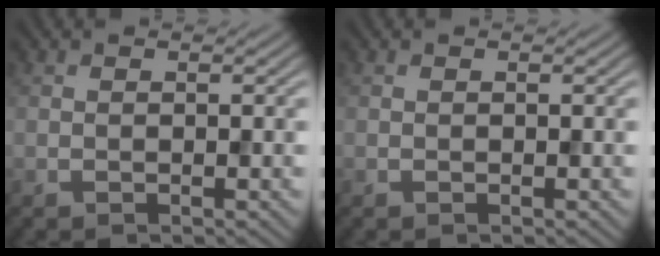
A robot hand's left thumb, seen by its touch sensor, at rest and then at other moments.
{"total": 0.0}